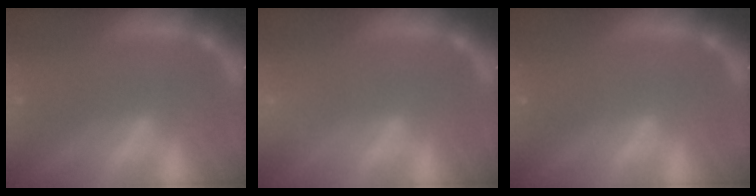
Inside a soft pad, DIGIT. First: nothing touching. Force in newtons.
{"total": 2.4}
{"total": 0.0}